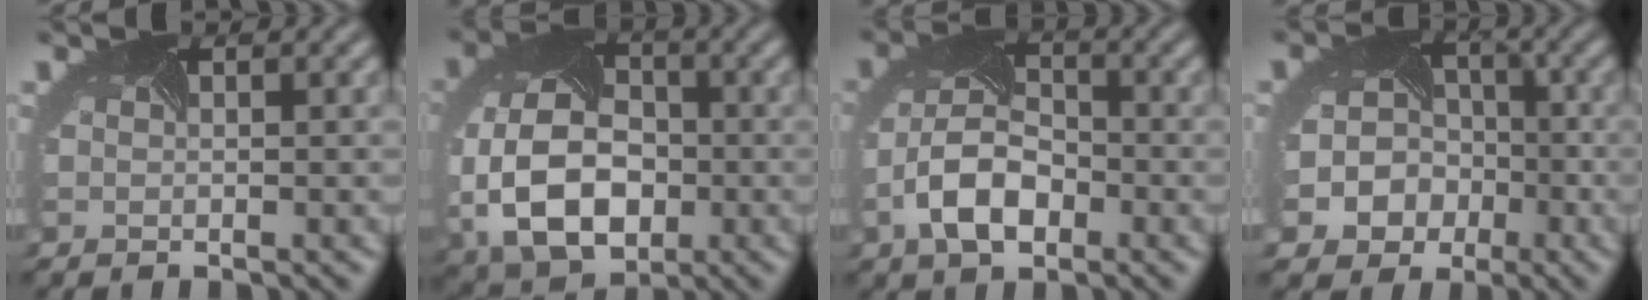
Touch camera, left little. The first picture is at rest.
{"total": 11.0, "force": [-2.1, 7.5, 7.8], "torque": [-0.180, -0.028, -0.035]}
{"total": 6.1, "force": [-2.5, 3.5, 4.3], "torque": [-0.096, -0.002, -0.052]}
{"total": 9.5, "force": [-3.0, 8.5, 3.1], "torque": [-0.064, -0.010, -0.067]}